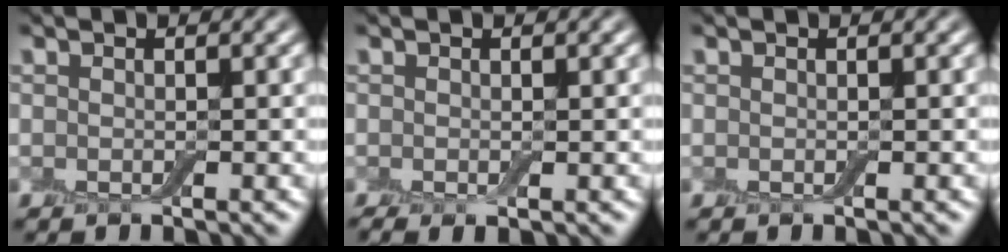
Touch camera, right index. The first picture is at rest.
{"total": 0.9, "force": [-0.3, 0.2, 0.8], "torque": [-0.015, -0.005, -0.005]}
{"total": 0.0}